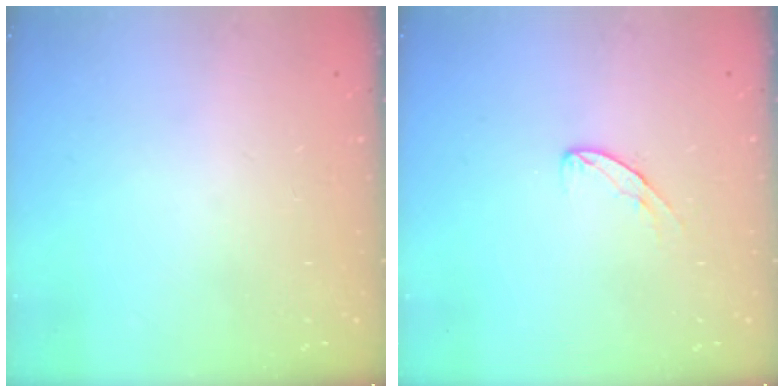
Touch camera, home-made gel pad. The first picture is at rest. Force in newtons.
{"total": 5.2, "press": 5.2, "slide": 0.3}